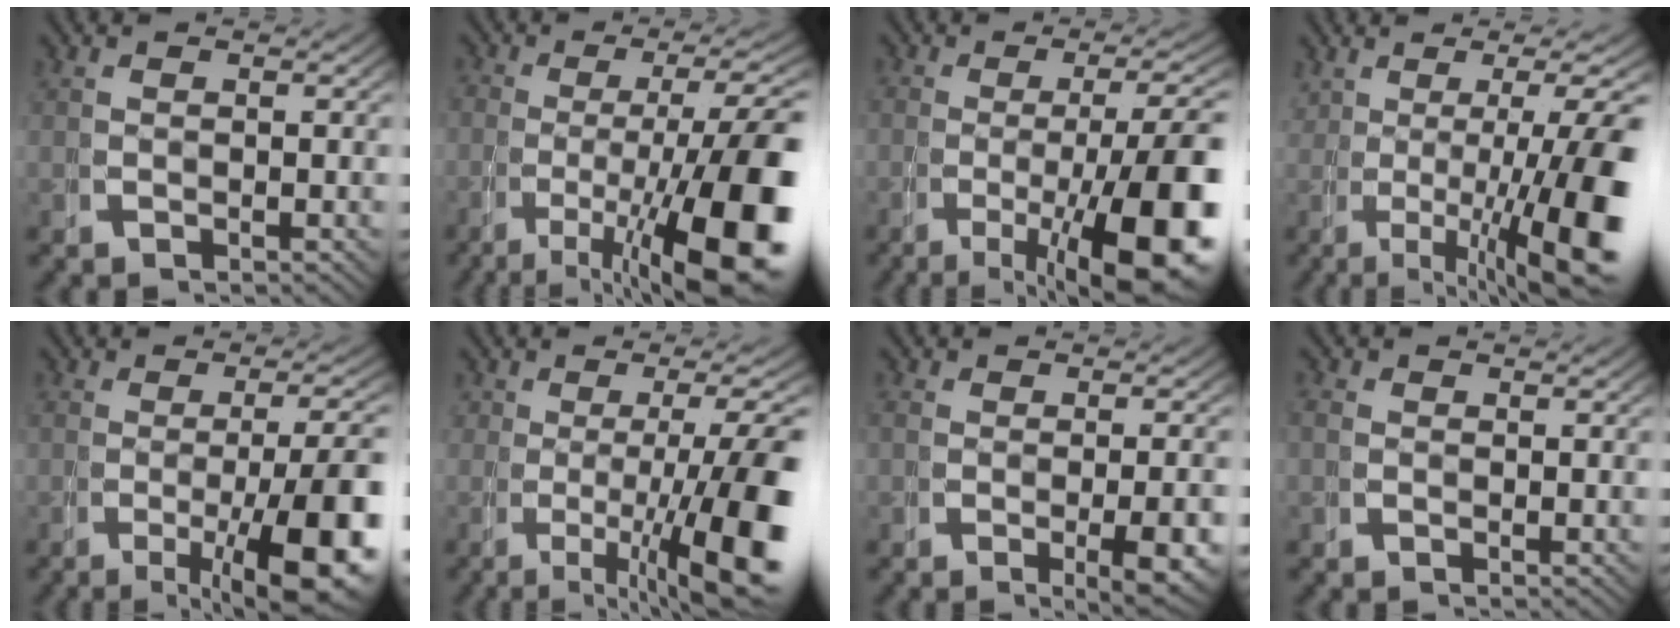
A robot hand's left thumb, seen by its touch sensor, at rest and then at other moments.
{"total": 14.0, "force": [-4.1, 6.5, 11.8], "torque": [-0.184, -0.042, -0.043]}
{"total": 12.6, "force": [-3.6, 5.4, 10.9], "torque": [-0.158, -0.034, -0.037]}
{"total": 11.9, "force": [-1.0, 4.9, 10.8], "torque": [-0.145, -0.015, 0.000]}
{"total": 11.0, "force": [-3.1, 4.2, 9.7], "torque": [-0.136, -0.021, -0.035]}
{"total": 11.6, "force": [-2.7, 5.2, 10.0], "torque": [-0.149, -0.028, -0.028]}
{"total": 4.2, "force": [-1.1, 1.1, 3.9], "torque": [-0.051, -0.006, -0.019]}
{"total": 0.9, "force": [-0.4, 0.8, 0.0], "torque": [0.000, -0.005, -0.010]}